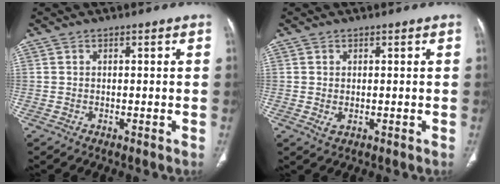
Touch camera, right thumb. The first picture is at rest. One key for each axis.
{"total": 1.6, "fx": -0.1, "fy": 1.0, "fz": 1.3, "tx": -0.027, "ty": -0.004, "tz": 0.002}